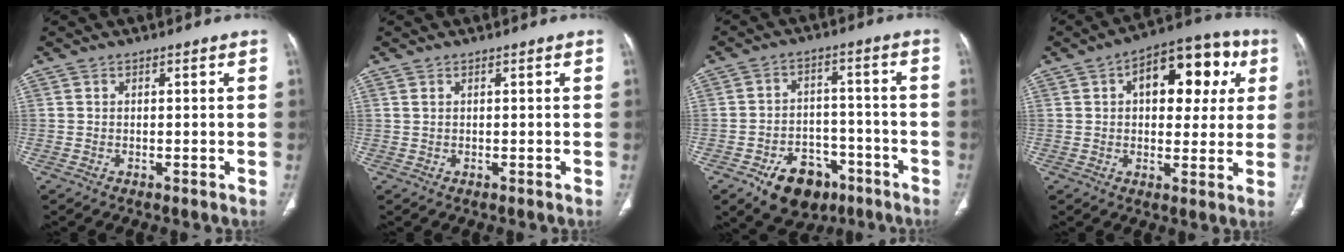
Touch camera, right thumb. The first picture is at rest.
{"total": 0.6, "force": [0.4, 0.2, 0.4], "torque": [-0.011, 0.007, 0.011]}
{"total": 11.7, "force": [-6.6, 7.9, 5.6], "torque": [-0.051, 0.044, -0.092]}
{"total": 16.3, "force": [5.0, 9.0, 12.6], "torque": [-0.120, 0.019, 0.063]}